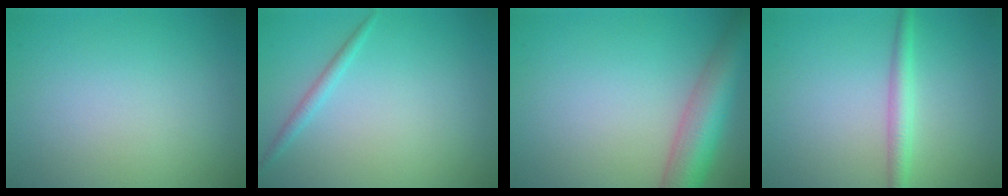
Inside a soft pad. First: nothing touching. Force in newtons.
{"total": 1.1, "press": 1.1, "slide": 0.0}
{"total": 6.2, "press": 6.2, "slide": 0.2}
{"total": 2.2, "press": 2.2, "slide": 0.1}